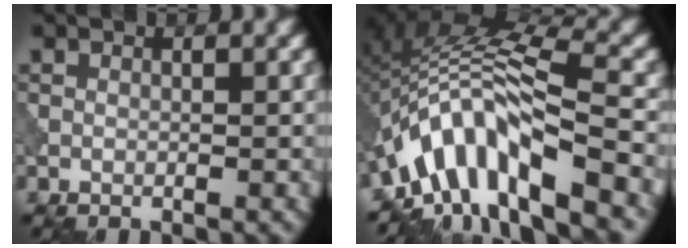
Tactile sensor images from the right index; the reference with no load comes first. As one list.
[{"total": 10.1, "force": [-6.0, 2.9, 7.6], "torque": [-0.119, 0.016, -0.116]}]